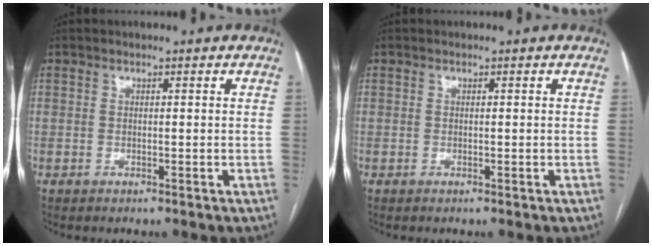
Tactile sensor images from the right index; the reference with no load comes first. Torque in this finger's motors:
{"motor_torque": [0.00, 0.00, 0.04, 0.01]}